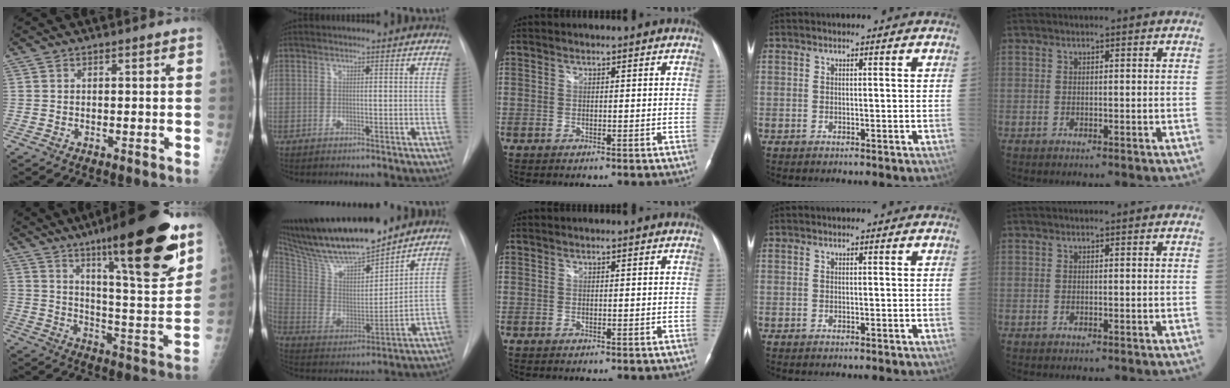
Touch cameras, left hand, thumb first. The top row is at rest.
{"thumb": {"total": 24.3, "force": [14.7, 4.4, 18.8], "torque": [-0.256, -0.072, 0.229]}, "index": {"total": 21.5, "force": [18.3, 3.6, 10.7], "torque": [-0.197, 0.004, 0.319]}}